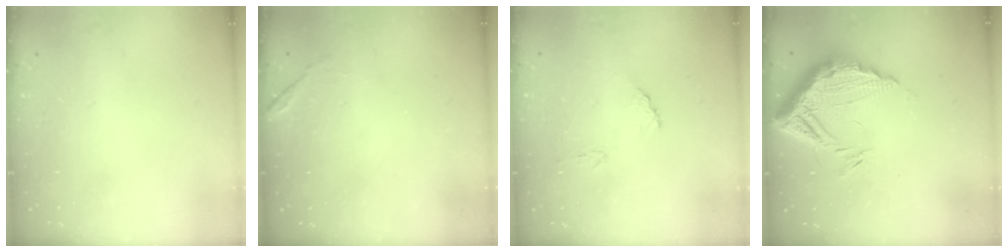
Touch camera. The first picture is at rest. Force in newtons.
{"total": 5.1, "press": 5.1, "slide": 0.2}
{"total": 6.9, "press": 6.9, "slide": 0.4}
{"total": 14.6, "press": 14.5, "slide": 1.3}